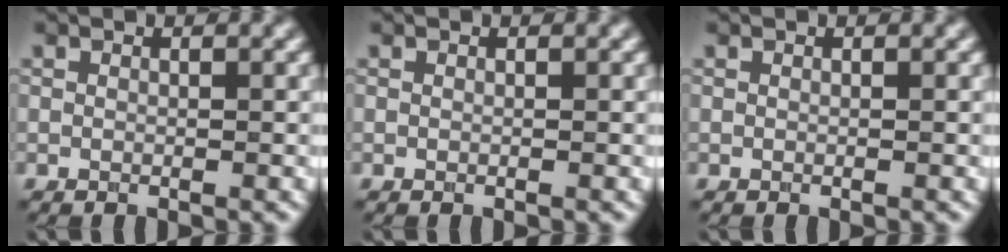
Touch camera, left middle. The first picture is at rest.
{"total": 0.0}
{"total": 0.0}